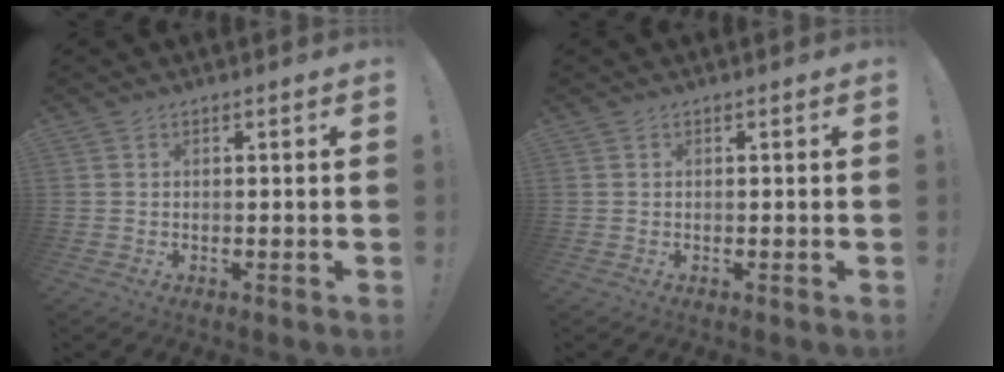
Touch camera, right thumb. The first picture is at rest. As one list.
[{"total": 0.0}]